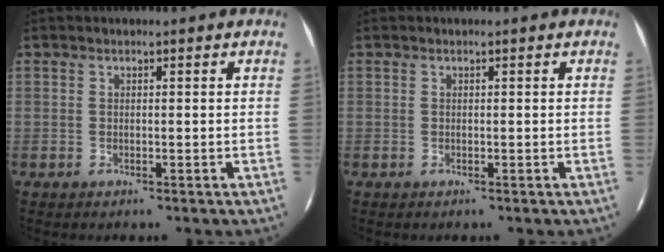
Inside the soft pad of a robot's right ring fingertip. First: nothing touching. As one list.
[{"total": 0.0}]